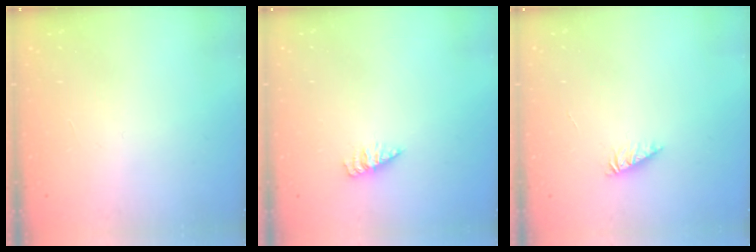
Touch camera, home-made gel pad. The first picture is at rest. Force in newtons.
{"total": 1.9, "press": 1.8, "slide": 0.3}
{"total": 1.2, "press": 1.2, "slide": 0.2}